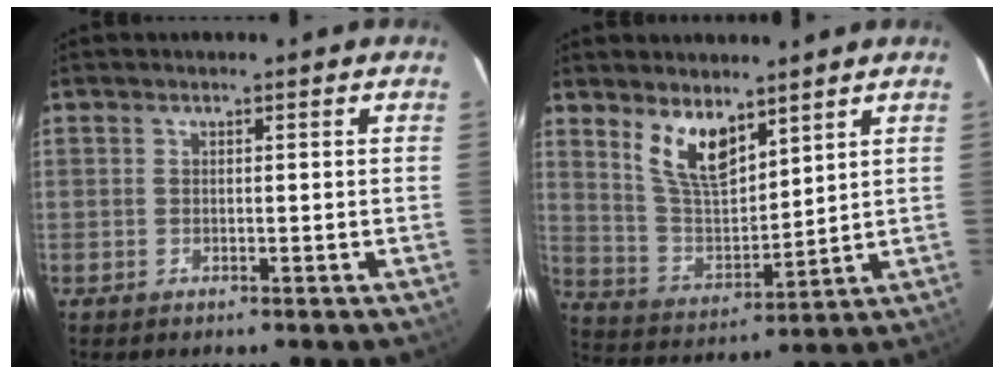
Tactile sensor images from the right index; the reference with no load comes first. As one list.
[{"total": 9.9, "force": [6.5, 4.0, 6.4], "torque": [-0.121, -0.004, 0.136]}]